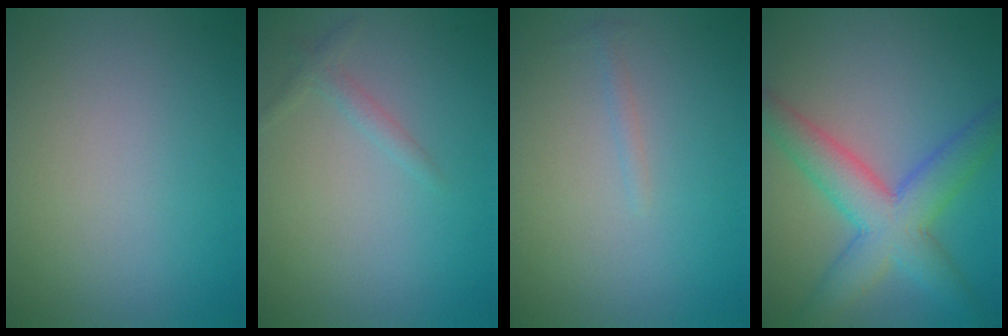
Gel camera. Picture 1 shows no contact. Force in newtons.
{"total": 1.1, "press": 1.1, "slide": 0.0}
{"total": 0.6, "press": 0.6, "slide": 0.1}
{"total": 6.8, "press": 6.8, "slide": 0.4}